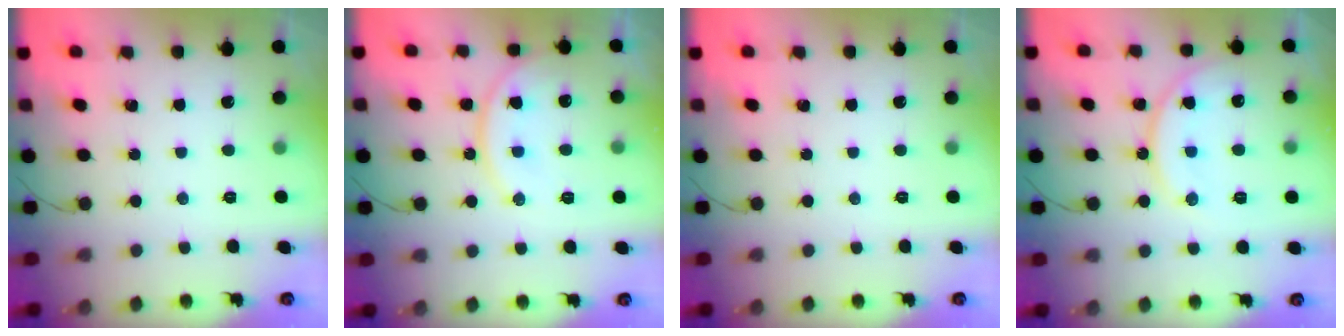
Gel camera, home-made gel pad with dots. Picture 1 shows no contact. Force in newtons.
{"total": 13.2, "press": 13.0, "slide": 1.8}
{"total": 0.0}
{"total": 12.9, "press": 12.9, "slide": 0.8}